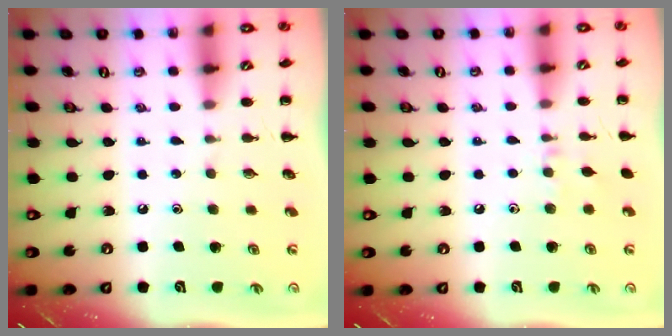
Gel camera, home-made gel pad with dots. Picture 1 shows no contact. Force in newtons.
{"total": 5.4, "press": 5.1, "slide": 1.7}